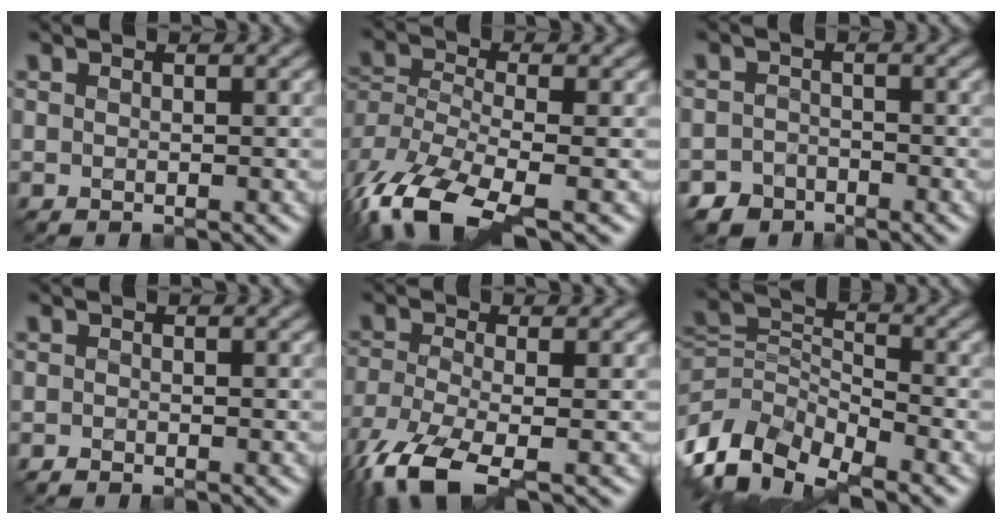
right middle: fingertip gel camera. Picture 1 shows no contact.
{"total": 10.4, "force": [-6.2, 4.1, 7.2], "torque": [-0.163, -0.019, -0.124]}
{"total": 3.8, "force": [-3.0, 2.4, 0.3], "torque": [0.020, 0.000, -0.052]}
{"total": 0.5, "force": [-0.5, 0.1, 0.1], "torque": [0.000, -0.002, -0.011]}
{"total": 8.3, "force": [-5.1, 2.8, 5.9], "torque": [-0.139, -0.031, -0.103]}
{"total": 8.3, "force": [-4.6, 4.6, 5.2], "torque": [-0.101, -0.011, -0.097]}